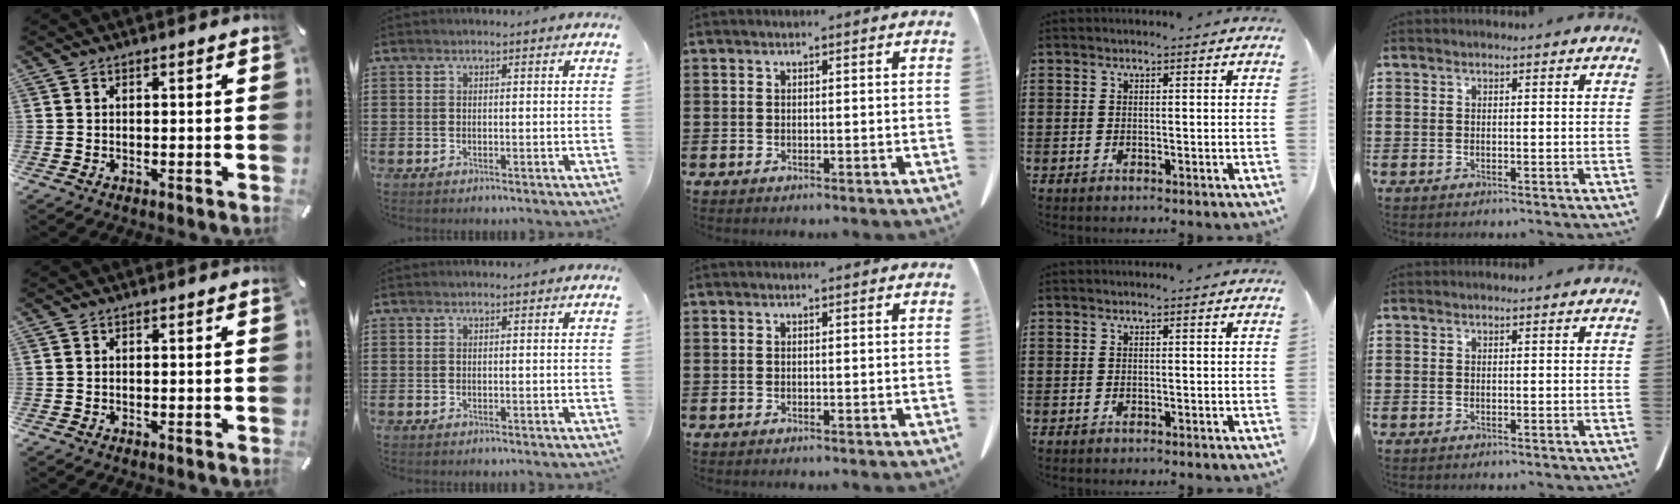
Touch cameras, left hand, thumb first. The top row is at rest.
{}